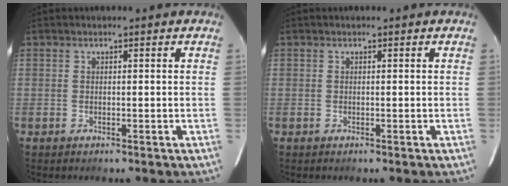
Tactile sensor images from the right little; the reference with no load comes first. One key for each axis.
{"total": 0.0}